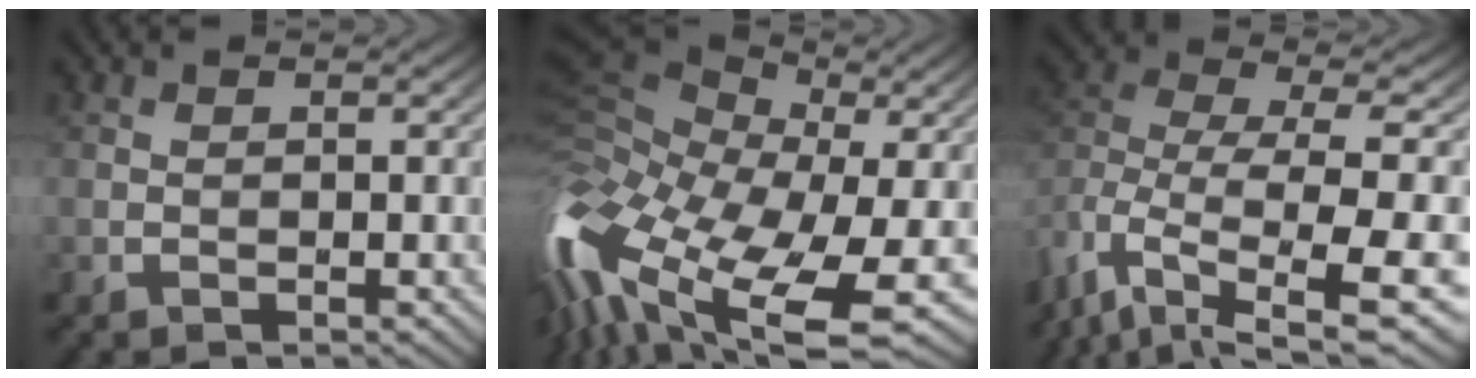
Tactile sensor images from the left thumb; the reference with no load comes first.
{"total": 17.6, "force": [-6.2, 8.9, 13.8], "torque": [-0.326, -0.016, -0.104]}
{"total": 12.0, "force": [-5.5, 5.3, 9.3], "torque": [-0.207, -0.009, -0.057]}